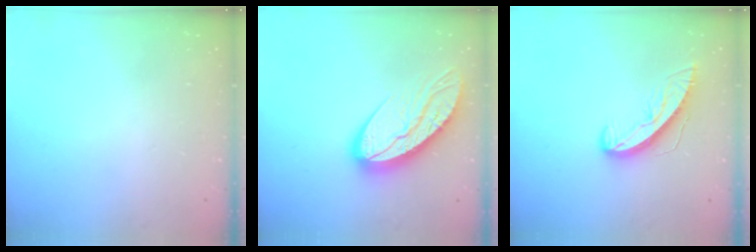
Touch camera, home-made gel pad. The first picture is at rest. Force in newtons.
{"total": 13.2, "press": 13.1, "slide": 1.2}
{"total": 10.1, "press": 10.1, "slide": 0.9}